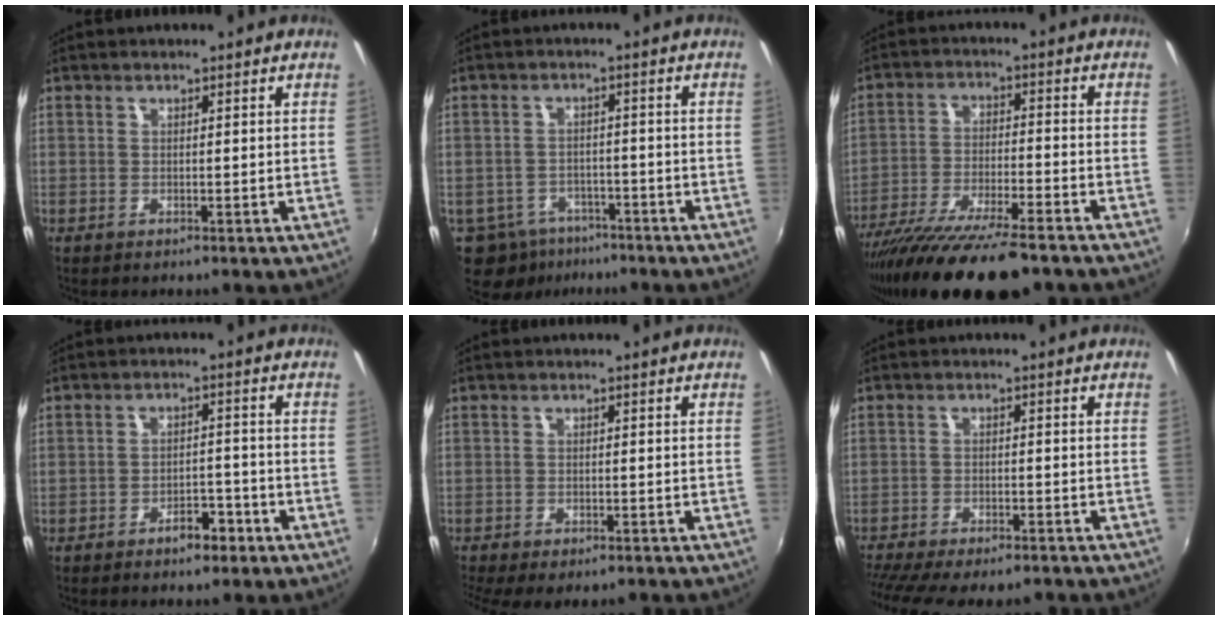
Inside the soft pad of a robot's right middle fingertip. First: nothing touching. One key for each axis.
{"total": 10.1, "fx": -6.6, "fy": 6.9, "fz": 3.2, "tx": -0.098, "ty": -0.001, "tz": -0.090}
{"total": 18.6, "fx": -14.9, "fy": 2.8, "fz": 10.7, "tx": -0.211, "ty": -0.051, "tz": -0.249}
{"total": 4.5, "fx": -3.2, "fy": 1.9, "fz": 2.5, "tx": -0.046, "ty": 0.007, "tz": -0.040}
{"total": 7.4, "fx": -6.0, "fy": 1.9, "fz": 3.9, "tx": -0.089, "ty": -0.031, "tz": -0.091}
{"total": 14.3, "fx": -12.2, "fy": 3.1, "fz": 6.8, "tx": -0.146, "ty": -0.042, "tz": -0.183}